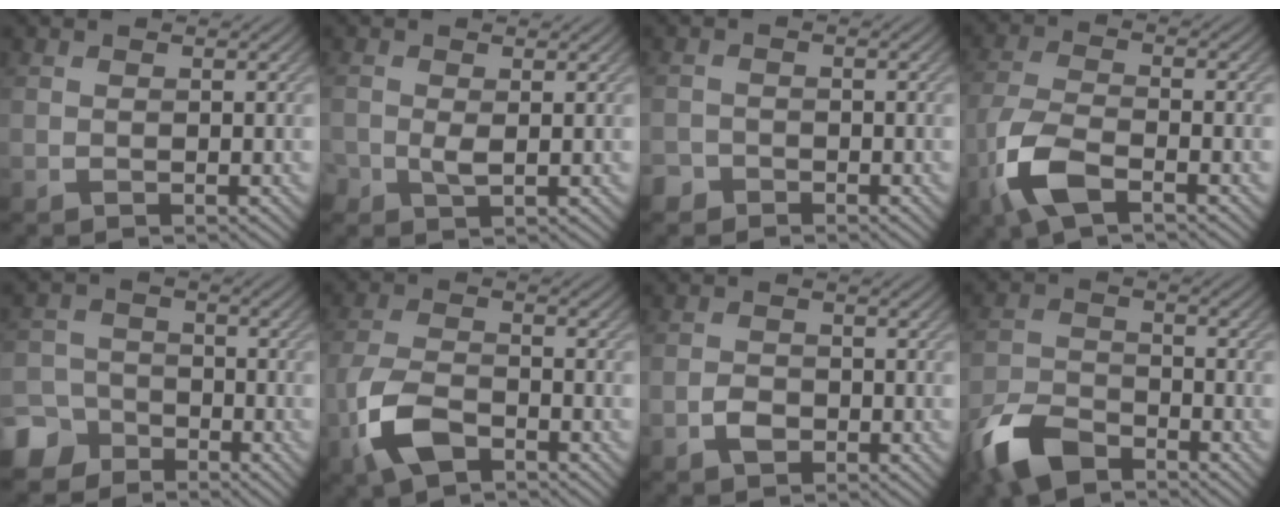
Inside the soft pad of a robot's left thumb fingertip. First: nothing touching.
{"total": 2.3, "force": [-0.3, 1.4, 1.8], "torque": [-0.045, -0.010, -0.005]}
{"total": 2.0, "force": [-1.6, 1.3, 0.0], "torque": [0.001, -0.001, -0.037]}
{"total": 7.5, "force": [-4.4, 2.8, 5.5], "torque": [-0.136, -0.009, -0.102]}
{"total": 6.9, "force": [-4.7, 4.7, 1.8], "torque": [-0.052, -0.008, -0.106]}
{"total": 7.4, "force": [-4.1, 3.5, 5.0], "torque": [-0.123, -0.007, -0.096]}
{"total": 2.2, "force": [-1.2, 1.4, 1.1], "torque": [-0.025, 0.000, -0.027]}
{"total": 8.3, "force": [-6.2, 3.6, 4.3], "torque": [-0.094, -0.012, -0.136]}